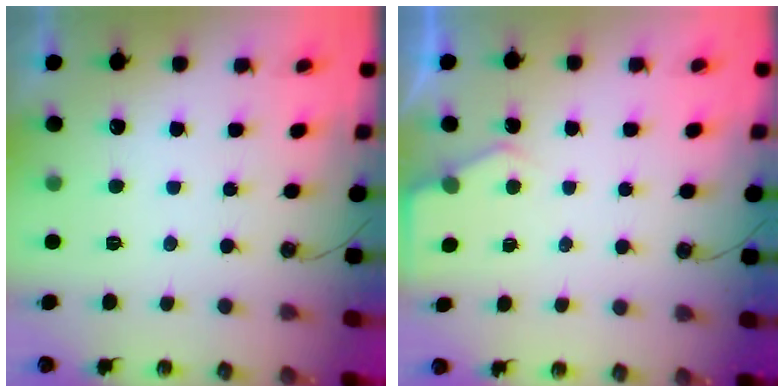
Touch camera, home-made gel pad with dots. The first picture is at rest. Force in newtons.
{"total": 3.2, "press": 3.1, "slide": 0.5}